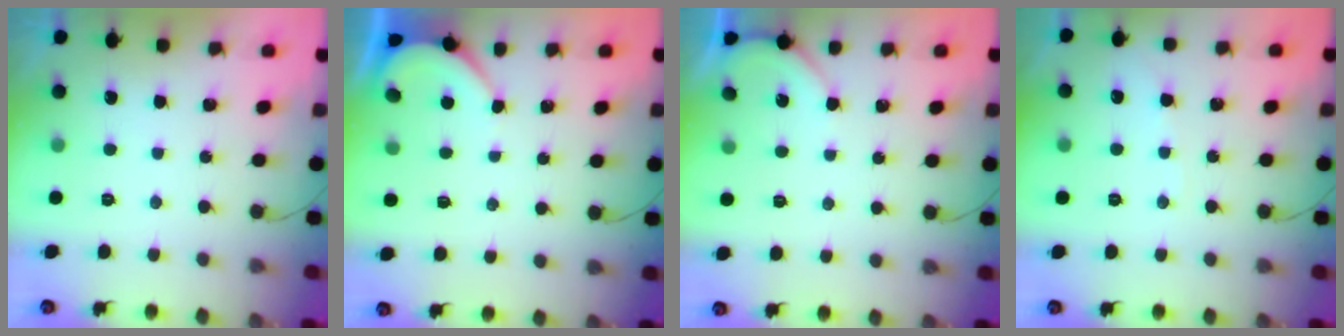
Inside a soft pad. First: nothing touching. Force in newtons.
{"total": 2.1, "press": 2.1, "slide": 0.3}
{"total": 2.0, "press": 2.0, "slide": 0.2}
{"total": 3.0, "press": 3.0, "slide": 0.3}